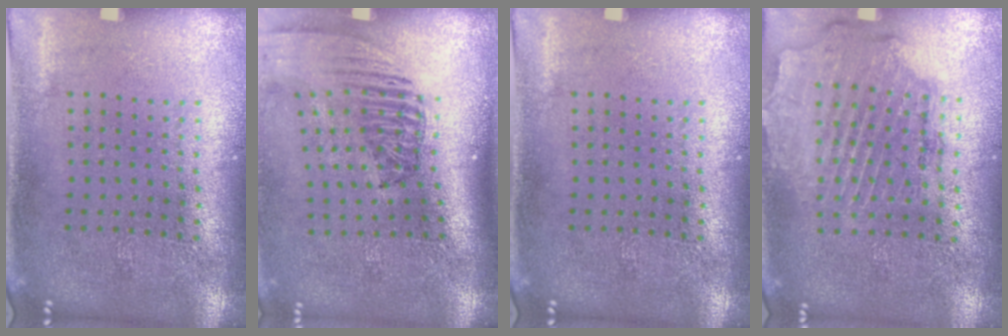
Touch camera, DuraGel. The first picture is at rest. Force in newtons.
{"total": 2.4, "press": 1.7, "slide": 1.7}
{"total": 0.0}
{"total": 1.9, "press": 1.7, "slide": 0.7}